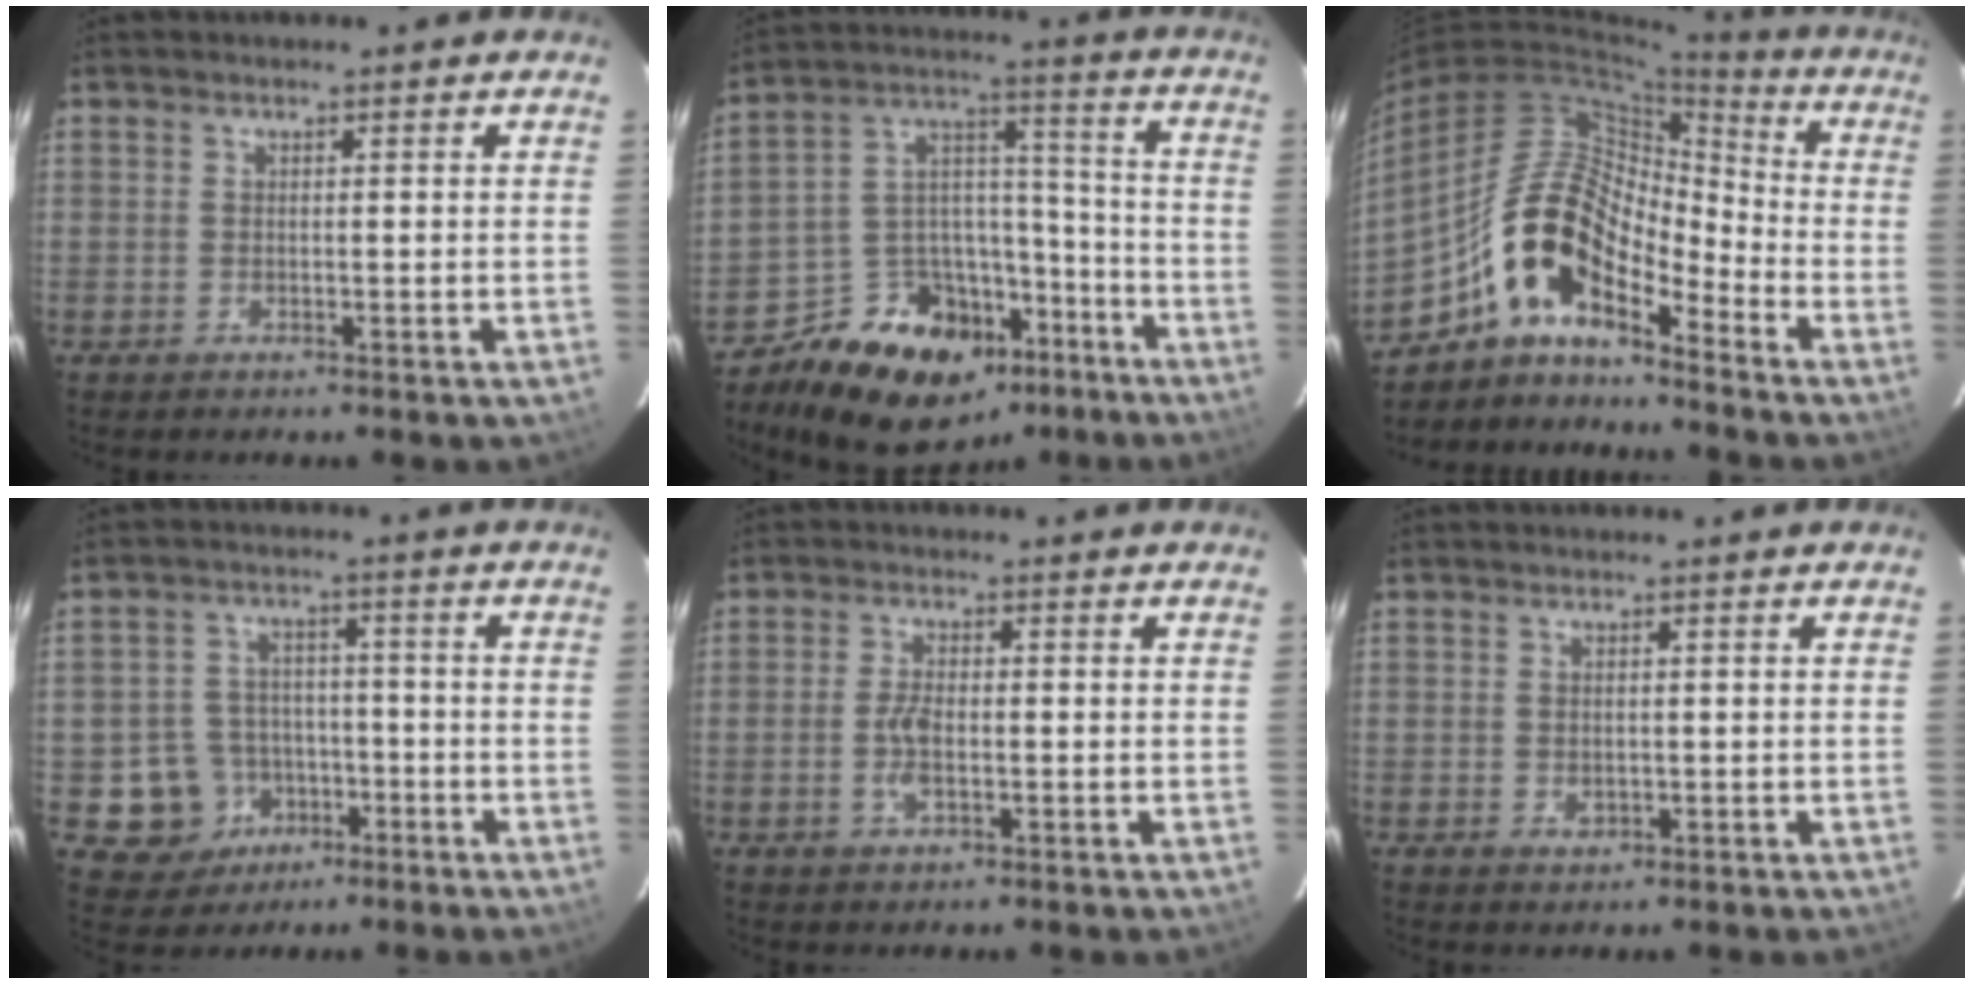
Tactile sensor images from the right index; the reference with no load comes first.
{"total": 17.7, "force": [-11.5, 11.5, 6.9], "torque": [-0.138, 0.064, -0.159]}
{"total": 12.8, "force": [-8.7, 4.6, 8.2], "torque": [-0.149, 0.023, -0.179]}
{"total": 9.0, "force": [-3.5, 8.3, 1.1], "torque": [-0.042, 0.030, -0.039]}
{"total": 3.9, "force": [-1.0, 1.7, 3.4], "torque": [-0.072, -0.001, -0.017]}
{"total": 1.5, "force": [-0.2, 1.1, 1.0], "torque": [-0.016, 0.001, 0.000]}